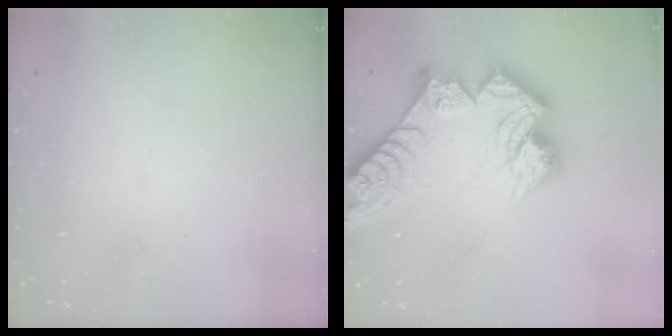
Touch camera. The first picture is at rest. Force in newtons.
{"total": 19.0, "press": 18.9, "slide": 1.9}